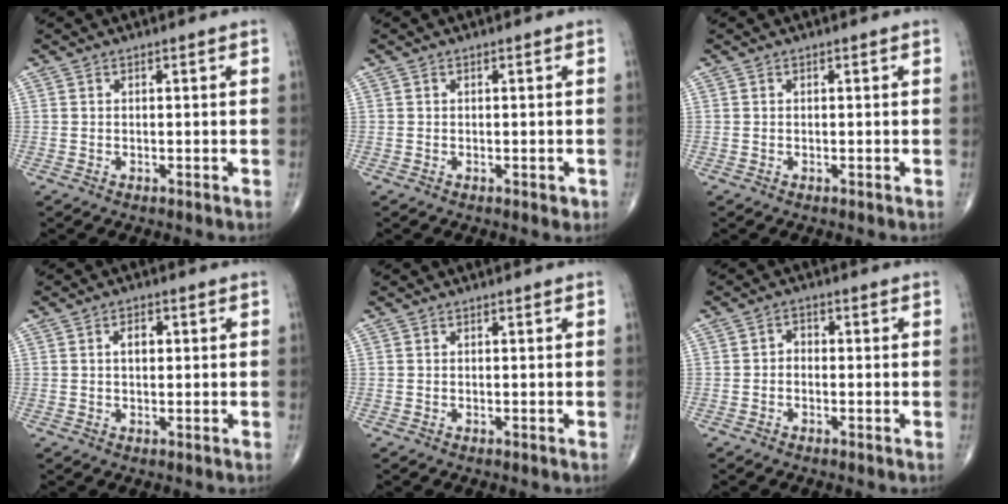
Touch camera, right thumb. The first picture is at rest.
{"total": 1.1, "force": [-0.3, 0.7, 0.8], "torque": [-0.006, -0.002, -0.002]}
{"total": 0.0}
{"total": 3.1, "force": [0.6, 1.9, 2.4], "torque": [-0.033, 0.004, 0.009]}
{"total": 0.0}
{"total": 1.9, "force": [-0.4, 1.5, 1.1], "torque": [-0.006, 0.010, -0.014]}